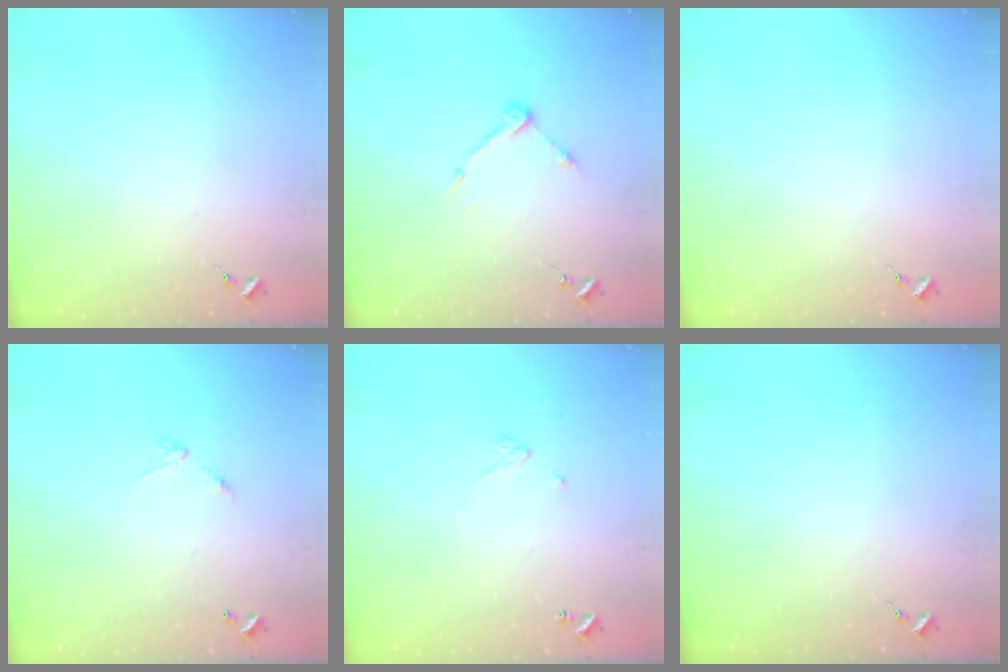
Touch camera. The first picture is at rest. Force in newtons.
{"total": 6.9, "press": 6.9, "slide": 0.3}
{"total": 0.0}
{"total": 4.3, "press": 4.3, "slide": 0.3}
{"total": 2.4, "press": 2.4, "slide": 0.2}
{"total": 0.0}